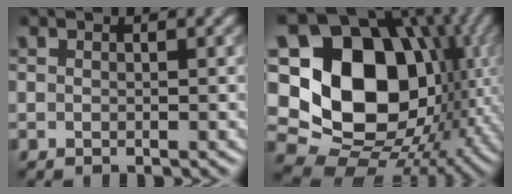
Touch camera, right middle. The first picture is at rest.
{"total": 19.7, "force": [1.6, 15.1, 12.6], "torque": [-0.213, 0.001, 0.045]}